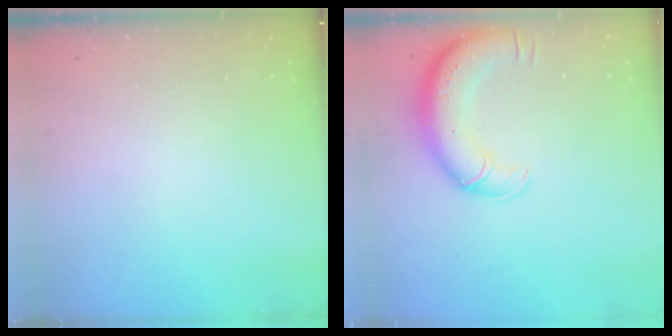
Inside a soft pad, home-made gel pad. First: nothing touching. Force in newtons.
{"total": 14.4, "press": 14.0, "slide": 3.4}